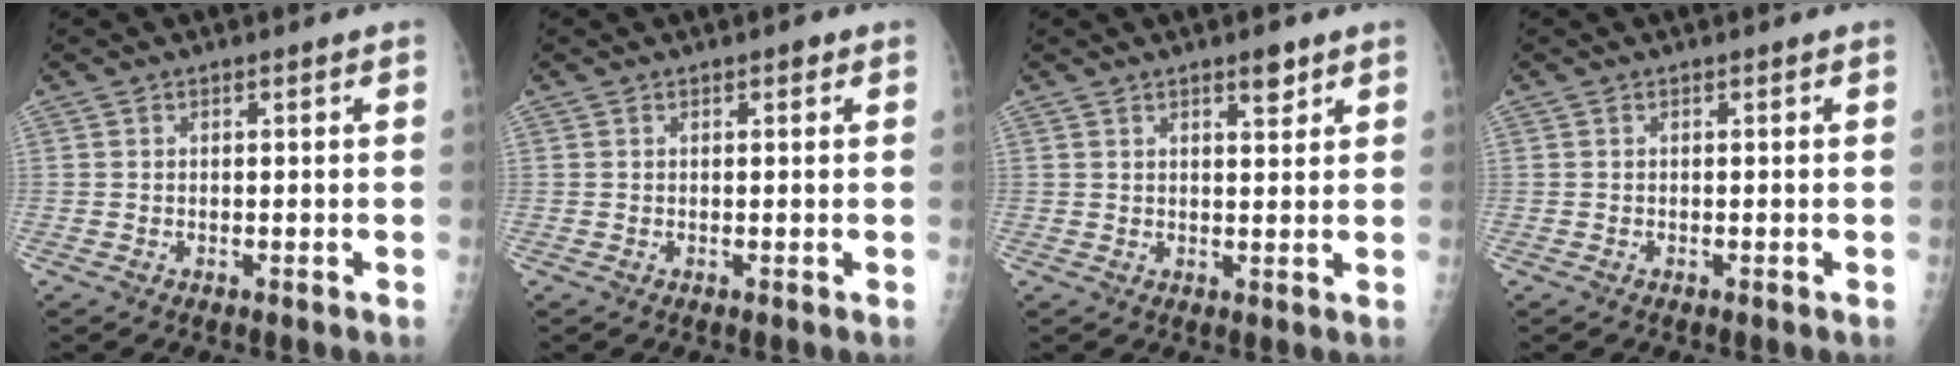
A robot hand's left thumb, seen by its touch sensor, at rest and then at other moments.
{"total": 0.9, "force": [0.5, 0.4, 0.6], "torque": [-0.003, 0.000, 0.003]}
{"total": 3.0, "force": [2.0, 1.0, 2.0], "torque": [-0.016, -0.012, 0.030]}
{"total": 0.0}